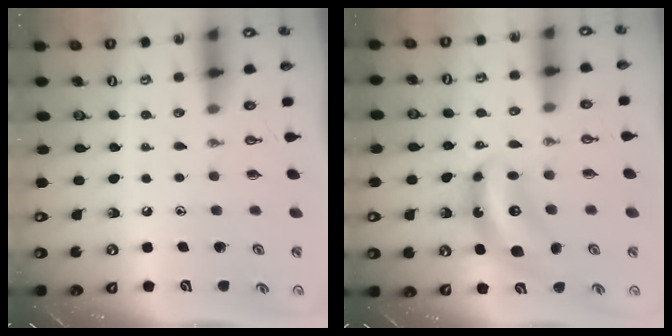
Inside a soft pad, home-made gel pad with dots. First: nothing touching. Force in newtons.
{"total": 7.9, "press": 7.9, "slide": 0.5}